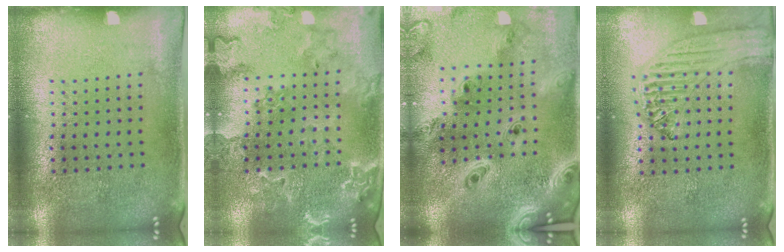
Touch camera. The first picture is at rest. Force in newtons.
{"total": 1.6, "press": 1.6, "slide": 0.2}
{"total": 3.9, "press": 3.0, "slide": 2.5}
{"total": 1.2, "press": 1.2, "slide": 0.1}